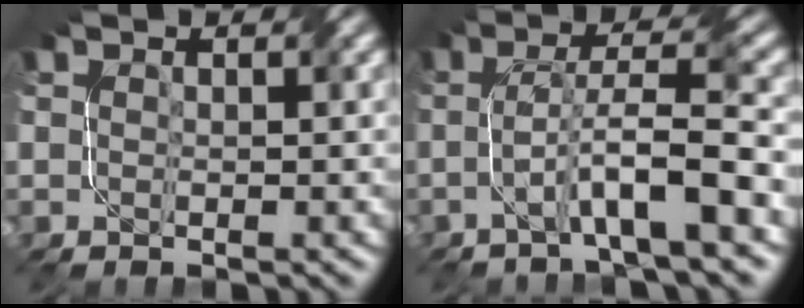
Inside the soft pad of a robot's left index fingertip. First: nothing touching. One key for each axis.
{"total": 5.9, "fx": -2.0, "fy": 0.4, "fz": 5.5, "tx": -0.097, "ty": 0.020, "tz": -0.041}